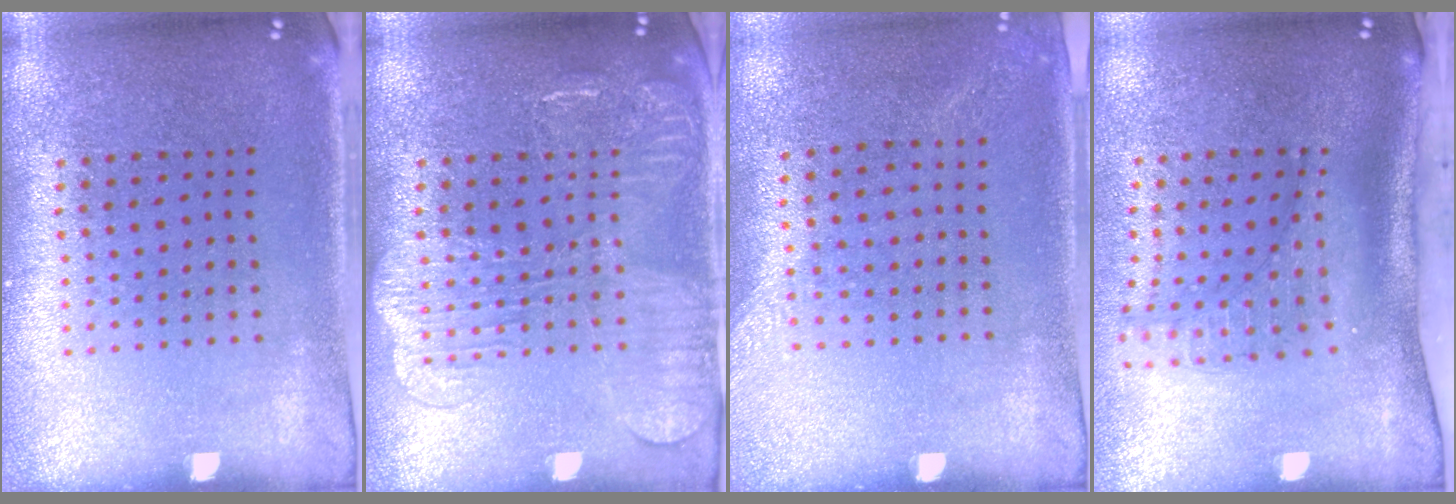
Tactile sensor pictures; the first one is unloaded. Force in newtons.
{"total": 2.2, "press": 2.1, "slide": 0.4}
{"total": 1.4, "press": 1.0, "slide": 0.9}
{"total": 1.9, "press": 1.4, "slide": 1.3}